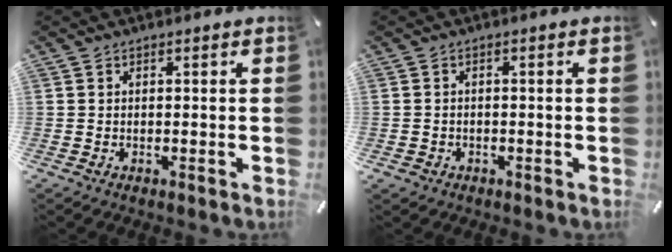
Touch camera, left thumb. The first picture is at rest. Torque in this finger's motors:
{"motor_torque": [-0.06, -0.31, -0.02, -0.17, 0.09]}